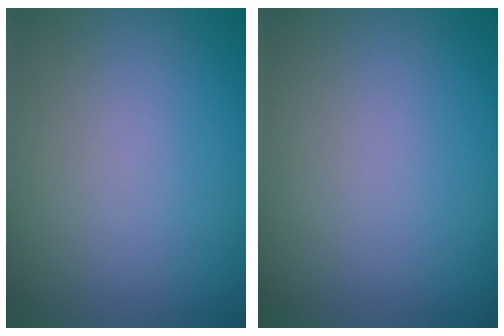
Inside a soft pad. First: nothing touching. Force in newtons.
{"total": 0.0}